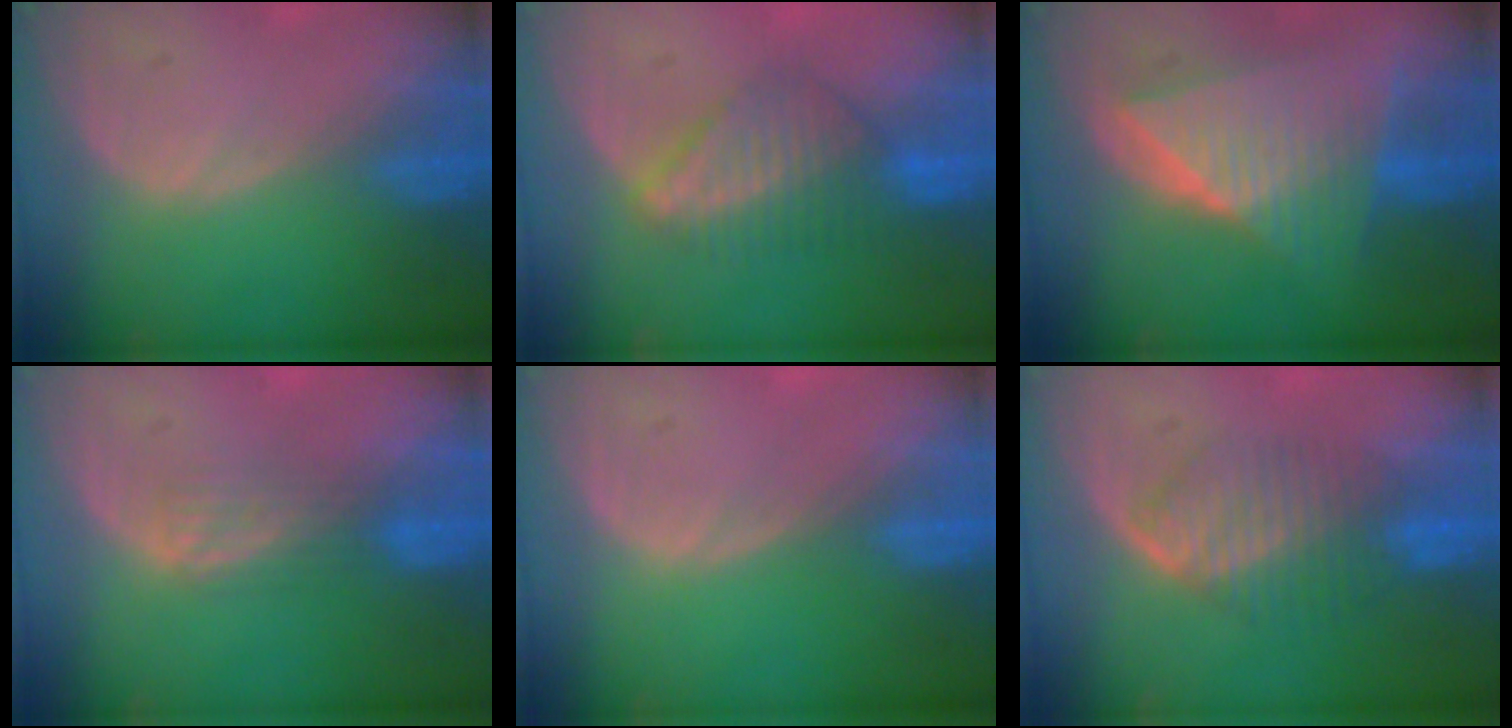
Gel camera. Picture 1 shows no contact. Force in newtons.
{"total": 6.4, "press": 6.4, "slide": 0.1}
{"total": 9.9, "press": 9.8, "slide": 0.6}
{"total": 2.6, "press": 2.6, "slide": 0.4}
{"total": 0.0}
{"total": 6.5, "press": 6.2, "slide": 1.8}